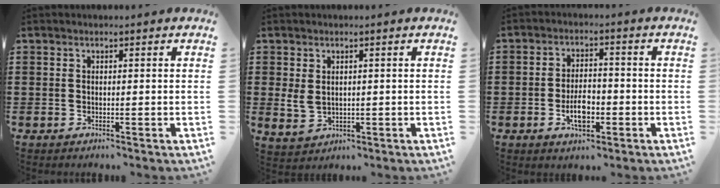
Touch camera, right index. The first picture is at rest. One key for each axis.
{"total": 2.7, "fx": 0.7, "fy": 2.0, "fz": 1.6, "tx": -0.046, "ty": 0.004, "tz": 0.012}
{"total": 5.2, "fx": -1.6, "fy": 2.5, "fz": 4.2, "tx": -0.072, "ty": 0.003, "tz": -0.031}